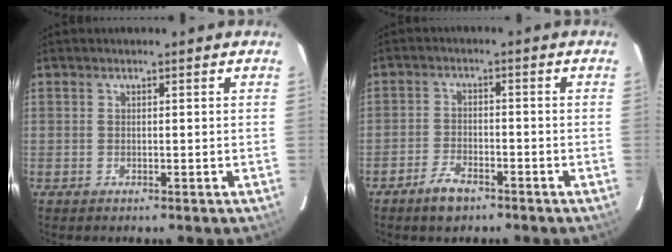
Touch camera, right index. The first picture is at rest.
{"total": 5.2, "force": [-3.8, 2.3, 2.7], "torque": [-0.068, 0.000, -0.067]}